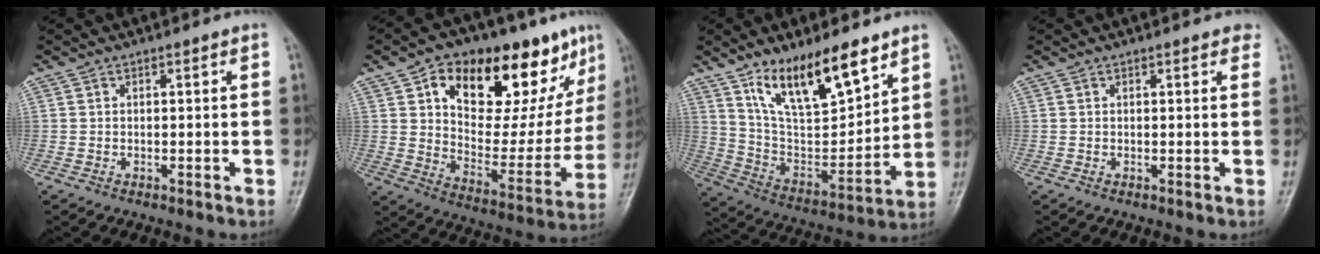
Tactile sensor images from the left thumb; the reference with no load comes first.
{"total": 27.0, "force": [13.4, 12.7, 19.6], "torque": [-0.232, -0.019, 0.212]}
{"total": 17.5, "force": [11.4, 6.1, 11.8], "torque": [-0.163, -0.058, 0.219]}
{"total": 1.5, "force": [1.0, 0.7, 0.8], "torque": [0.002, 0.000, 0.007]}